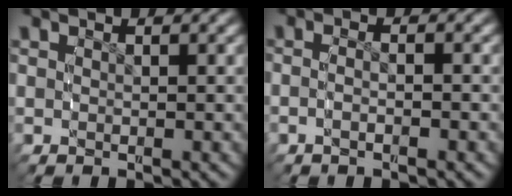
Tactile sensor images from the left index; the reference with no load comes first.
{"total": 2.1, "force": [-1.0, 0.6, 1.7], "torque": [-0.035, 0.004, -0.021]}